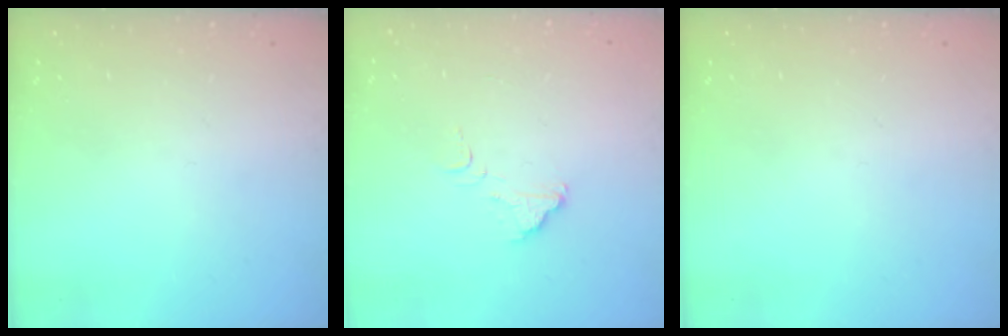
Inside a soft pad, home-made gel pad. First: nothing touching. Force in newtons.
{"total": 2.9, "press": 2.9, "slide": 0.1}
{"total": 0.0}